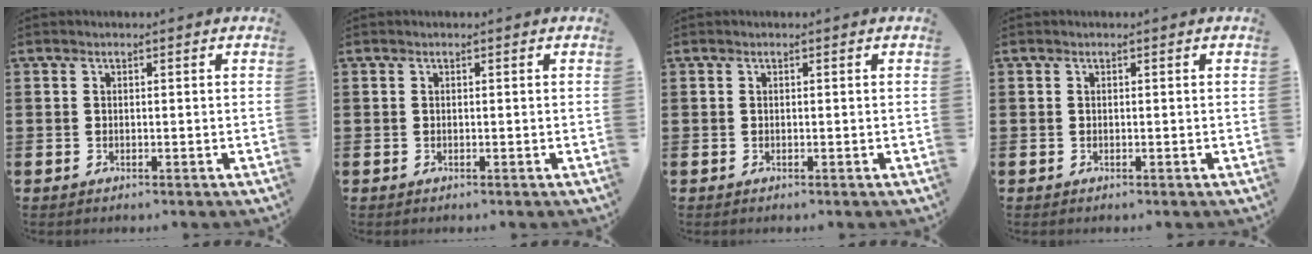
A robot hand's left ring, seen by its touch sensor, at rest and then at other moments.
{"total": 0.0}
{"total": 0.0}
{"total": 0.0}